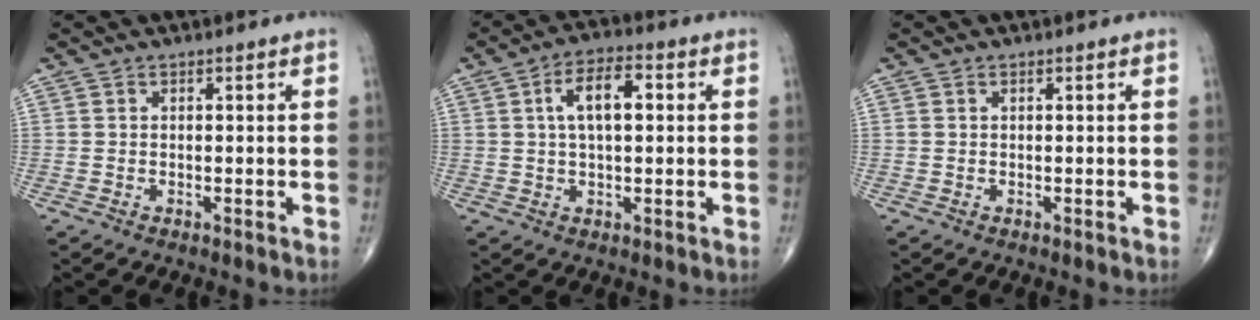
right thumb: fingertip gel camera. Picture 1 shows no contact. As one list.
[{"total": 8.3, "force": [1.7, 3.8, 7.1], "torque": [-0.119, 0.014, 0.024]}, {"total": 0.0}]